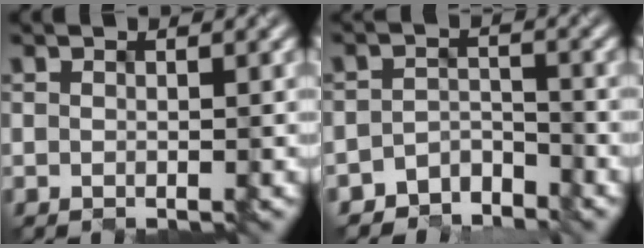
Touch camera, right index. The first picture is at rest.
{"total": 3.1, "force": [-2.9, 1.0, -0.2], "torque": [0.010, 0.006, -0.060]}